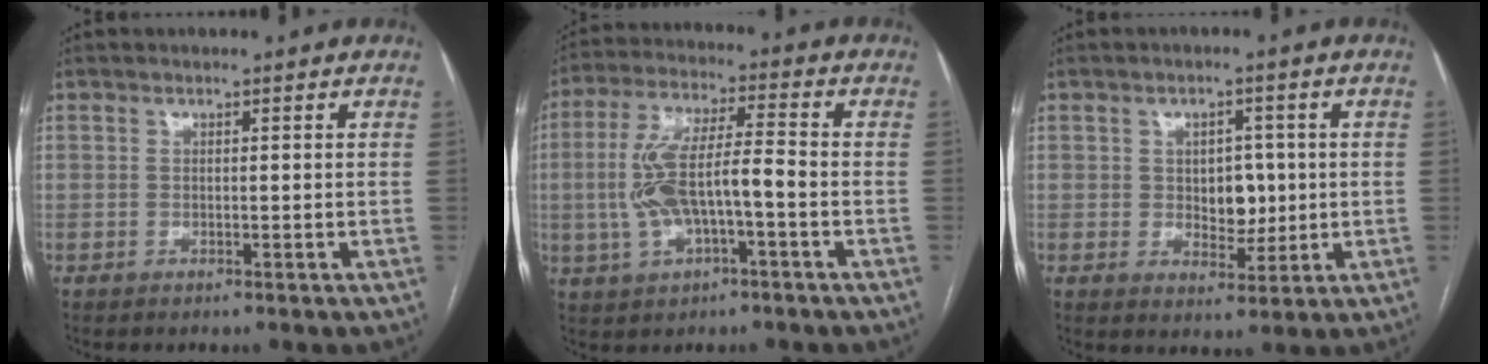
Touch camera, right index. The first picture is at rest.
{"total": 11.3, "force": [-1.9, 3.1, 10.6], "torque": [-0.218, 0.020, -0.030]}
{"total": 5.0, "force": [0.2, 3.2, 3.8], "torque": [-0.045, 0.006, 0.012]}